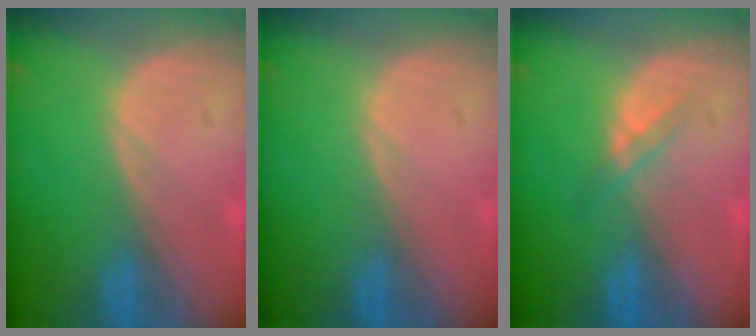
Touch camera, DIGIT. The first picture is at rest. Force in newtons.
{"total": 0.0}
{"total": 1.8, "press": 1.8, "slide": 0.2}